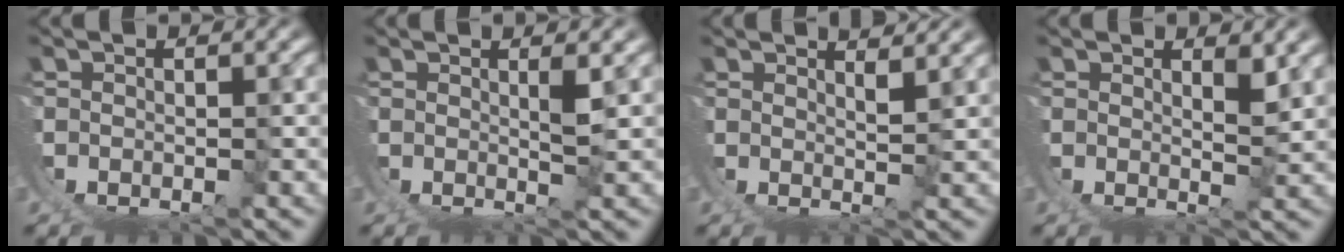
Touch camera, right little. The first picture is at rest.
{"total": 2.1, "force": [0.9, -1.4, 1.3], "torque": [-0.012, -0.004, 0.020]}
{"total": 2.7, "force": [2.1, -1.1, 1.2], "torque": [-0.009, -0.004, 0.037]}
{"total": 2.0, "force": [1.4, -1.0, 1.1], "torque": [-0.006, -0.011, 0.028]}